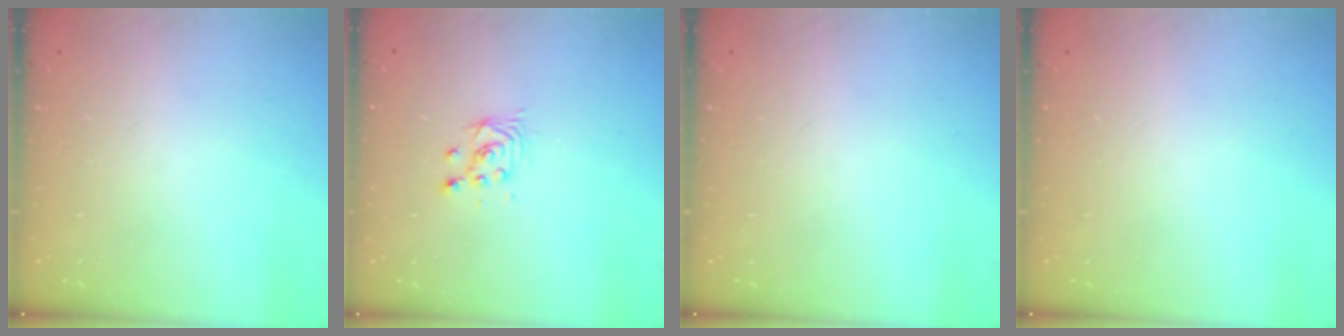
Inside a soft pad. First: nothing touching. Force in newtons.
{"total": 2.6, "press": 2.6, "slide": 0.1}
{"total": 0.0}
{"total": 0.0}